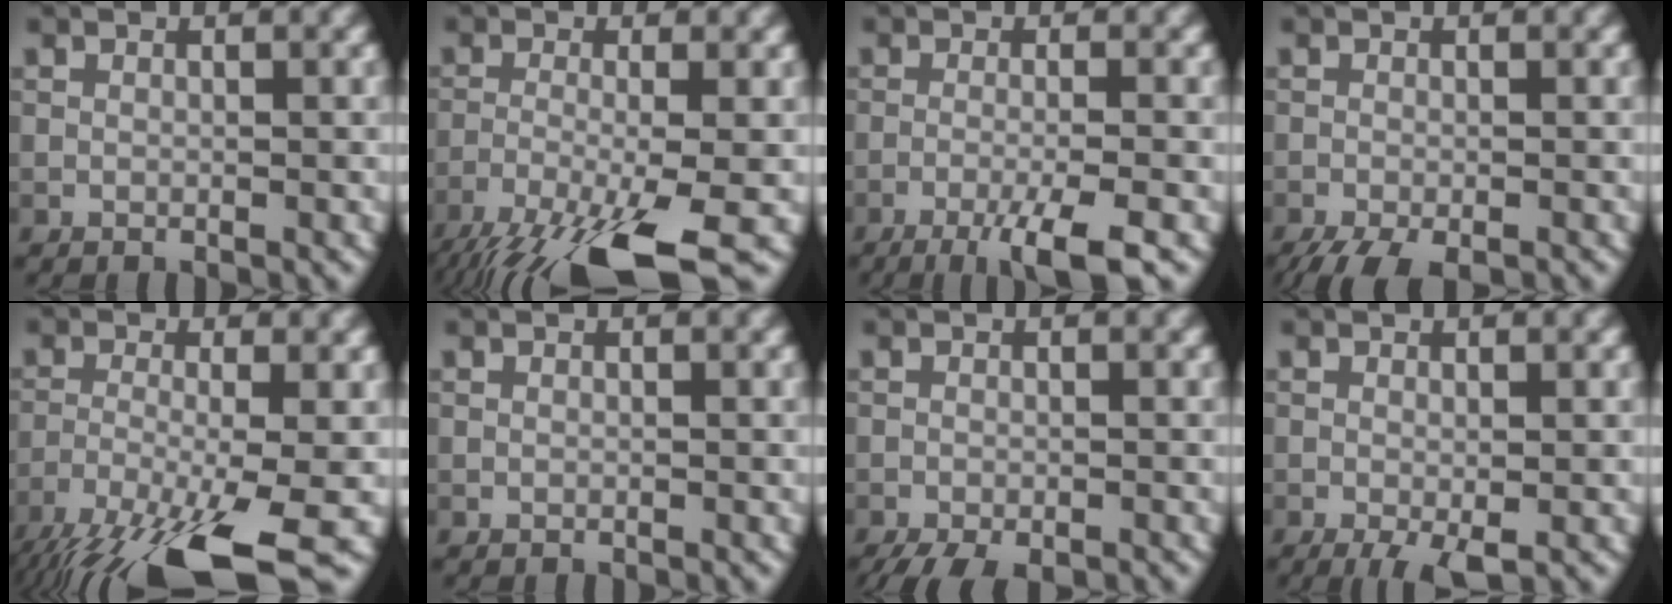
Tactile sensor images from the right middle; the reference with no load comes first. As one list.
[{"total": 10.8, "force": [-6.7, 2.2, 8.2], "torque": [-0.146, -0.018, -0.121]}, {"total": 5.3, "force": [-3.0, 0.9, 4.3], "torque": [-0.063, 0.001, -0.057]}, {"total": 3.9, "force": [-2.9, 1.0, 2.4], "torque": [-0.040, -0.009, -0.053]}, {"total": 11.5, "force": [-7.1, 2.3, 8.7], "torque": [-0.157, -0.019, -0.126]}, {"total": 0.0}, {"total": 4.3, "force": [-3.4, 1.1, 2.4], "torque": [-0.037, -0.009, -0.054]}, {"total": 2.2, "force": [-0.9, 0.5, 1.9], "torque": [-0.035, -0.008, -0.015]}]